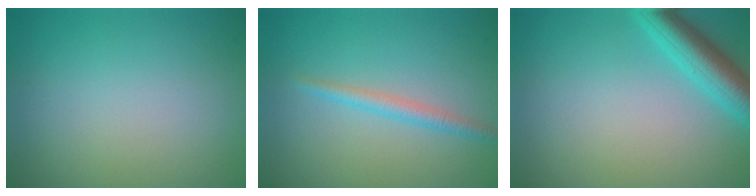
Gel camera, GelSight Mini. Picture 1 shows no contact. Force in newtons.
{"total": 1.7, "press": 1.7, "slide": 0.1}
{"total": 4.6, "press": 4.6, "slide": 0.2}